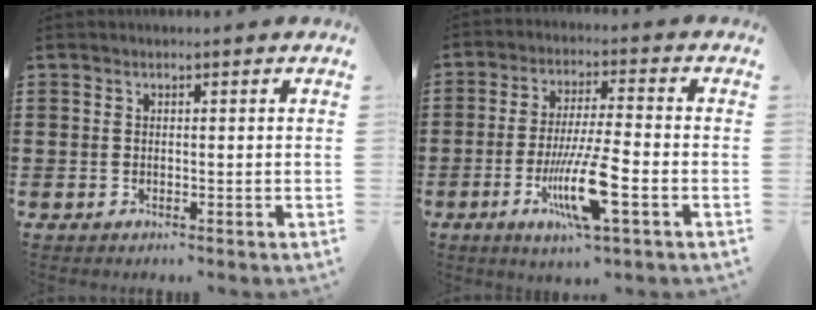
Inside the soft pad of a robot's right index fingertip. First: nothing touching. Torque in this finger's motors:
{"motor_torque": [2.14, 0.00, 0.90, 0.21]}